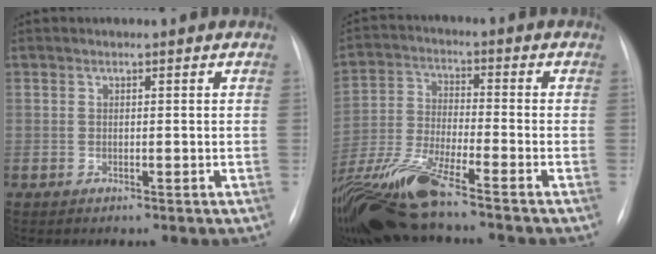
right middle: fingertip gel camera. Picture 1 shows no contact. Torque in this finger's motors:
{"motor_torque": [1.08, -1.02, 0.28, 0.11]}